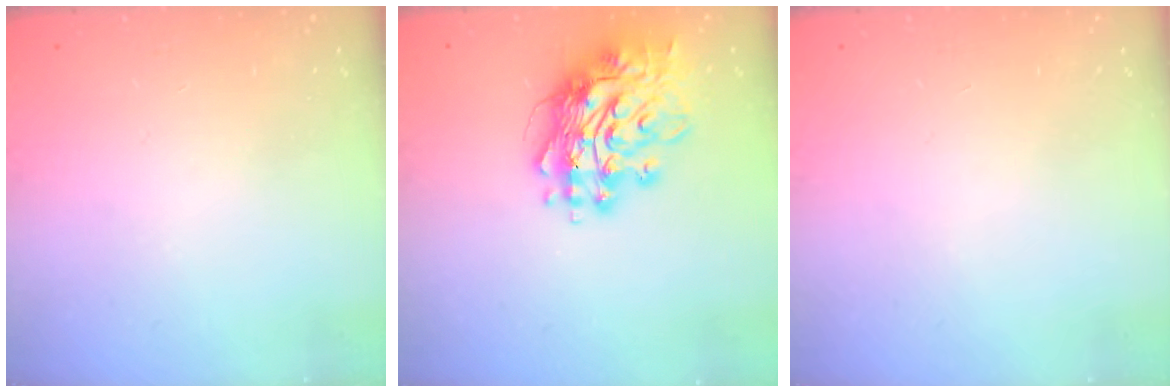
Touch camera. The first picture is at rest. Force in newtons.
{"total": 17.5, "press": 17.4, "slide": 1.7}
{"total": 0.0}